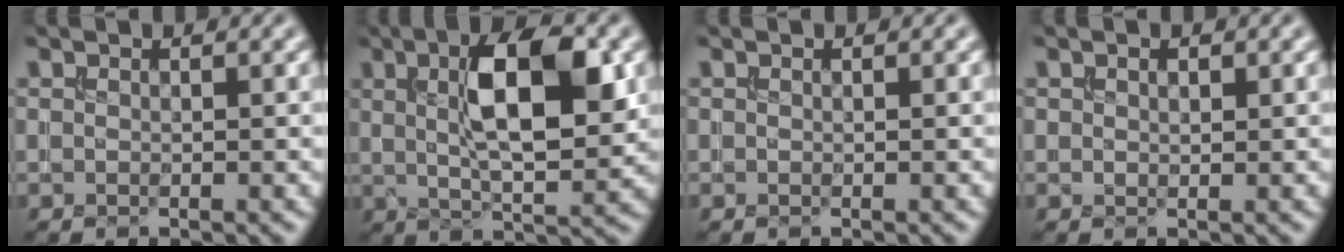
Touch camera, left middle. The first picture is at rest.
{"total": 9.1, "force": [2.2, 3.2, 8.3], "torque": [-0.129, 0.005, 0.035]}
{"total": 0.0}
{"total": 0.8, "force": [0.4, 0.5, 0.4], "torque": [-0.005, -0.002, 0.007]}